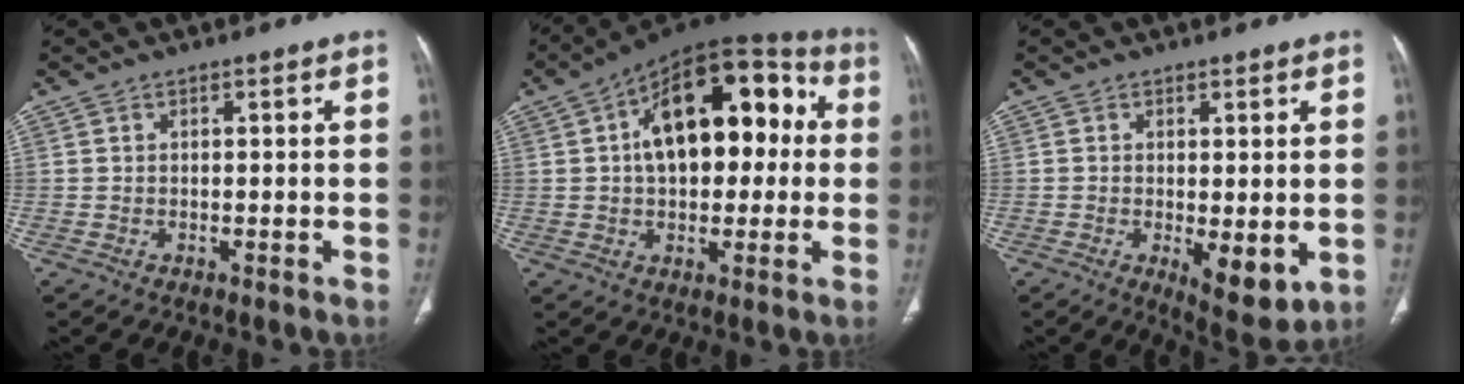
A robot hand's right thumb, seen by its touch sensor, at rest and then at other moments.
{"total": 21.1, "force": [3.2, 11.9, 17.1], "torque": [-0.220, 0.040, 0.039]}
{"total": 7.2, "force": [-1.4, 2.9, 6.5], "torque": [-0.089, -0.022, -0.013]}